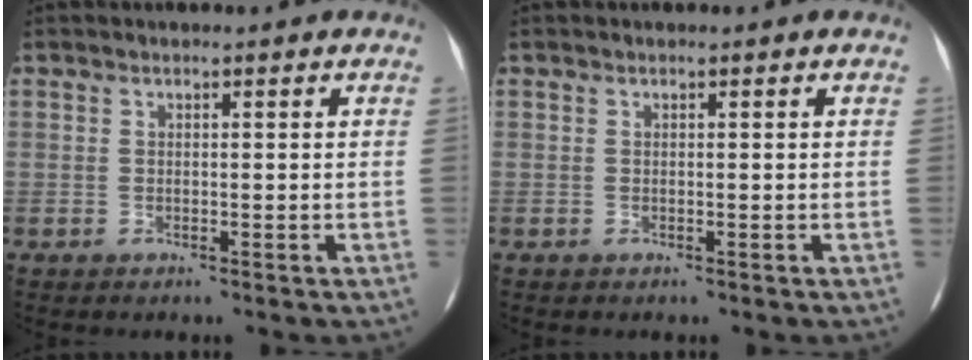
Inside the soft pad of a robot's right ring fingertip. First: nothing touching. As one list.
[{"total": 0.0}]